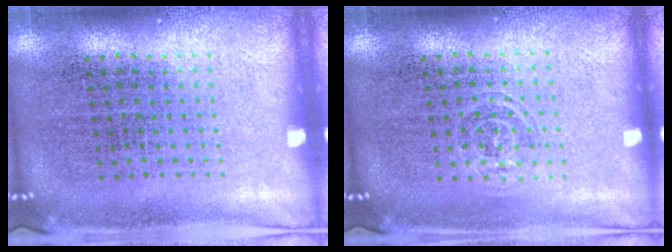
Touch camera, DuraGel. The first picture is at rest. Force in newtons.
{"total": 0.9, "press": 0.6, "slide": 0.7}